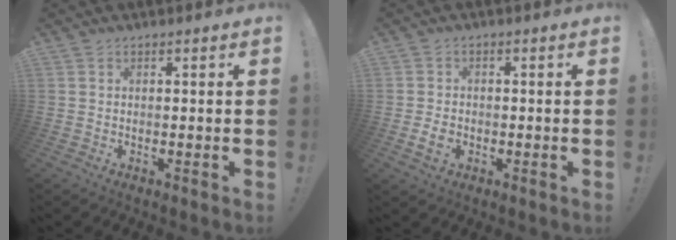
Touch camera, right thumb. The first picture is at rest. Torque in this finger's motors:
{"motor_torque": [-0.06, -0.17, -0.04, 0.15, -0.01]}